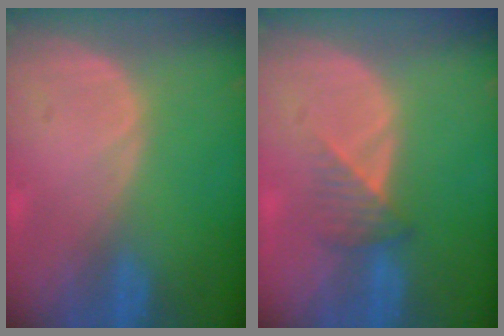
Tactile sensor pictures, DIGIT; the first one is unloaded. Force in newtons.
{"total": 3.3, "press": 2.9, "slide": 1.5}